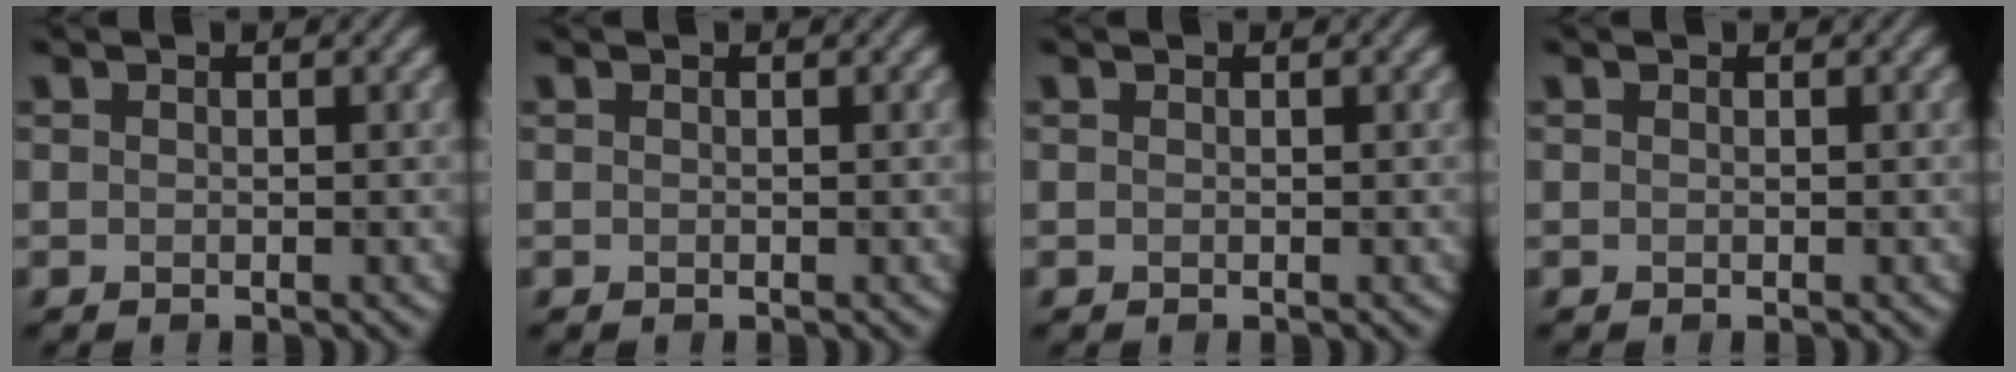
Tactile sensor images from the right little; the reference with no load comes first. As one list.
[{"total": 0.0}, {"total": 0.0}, {"total": 0.0}]